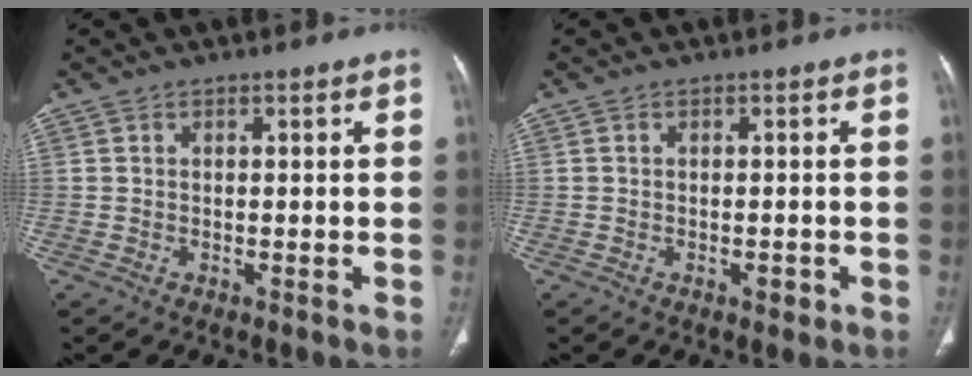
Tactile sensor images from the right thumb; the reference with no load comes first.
{"total": 1.4, "force": [-0.6, 0.8, 1.0], "torque": [-0.008, 0.000, -0.007]}